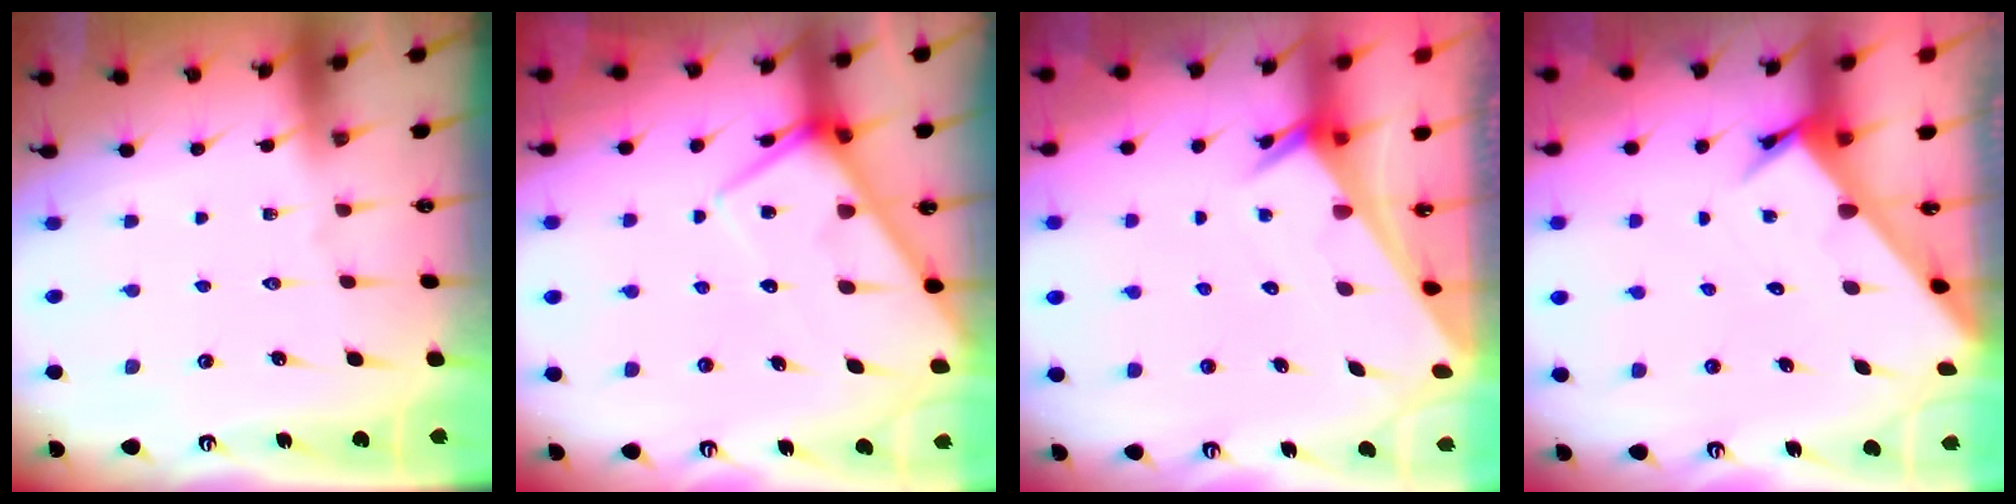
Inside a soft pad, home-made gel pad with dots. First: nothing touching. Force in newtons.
{"total": 8.1, "press": 8.1, "slide": 0.7}
{"total": 2.7, "press": 2.7, "slide": 0.1}
{"total": 3.5, "press": 3.5, "slide": 0.2}